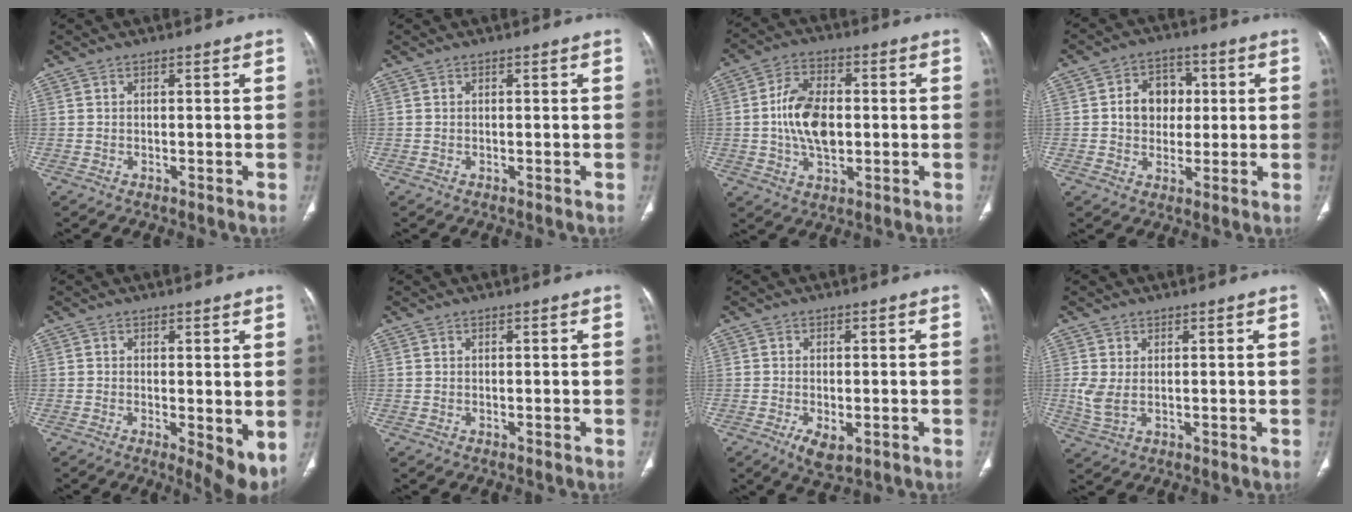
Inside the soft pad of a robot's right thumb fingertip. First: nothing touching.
{"total": 0.0}
{"total": 11.2, "force": [-0.2, 6.8, 8.9], "torque": [-0.151, 0.009, -0.003]}
{"total": 8.5, "force": [0.9, 6.9, 4.8], "torque": [-0.034, 0.010, 0.011]}
{"total": 6.3, "force": [-0.8, 2.3, 5.8], "torque": [-0.081, -0.019, -0.011]}
{"total": 0.0}
{"total": 4.6, "force": [-1.9, 2.2, 3.6], "torque": [-0.061, -0.006, -0.024]}
{"total": 3.7, "force": [0.5, 2.0, 3.0], "torque": [-0.075, -0.005, 0.016]}